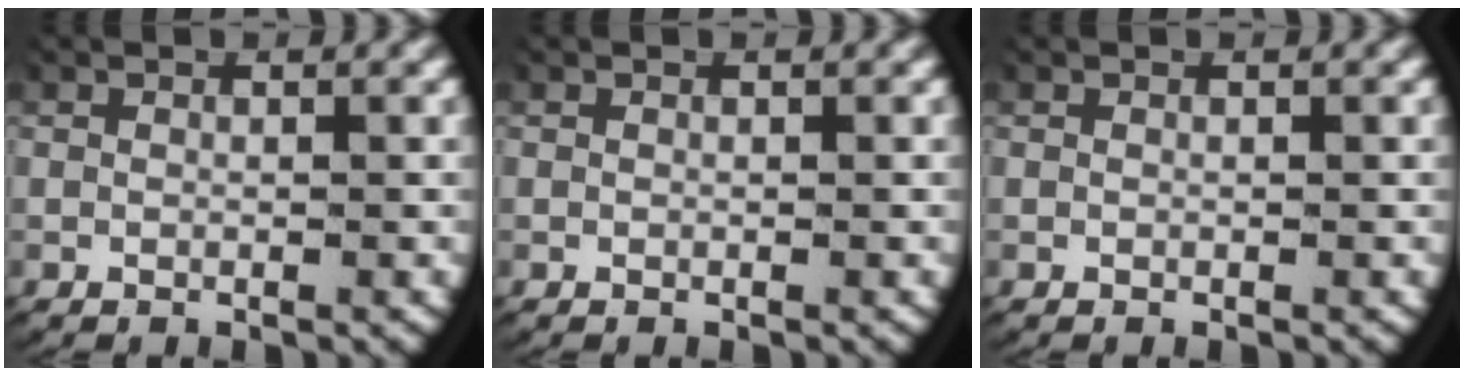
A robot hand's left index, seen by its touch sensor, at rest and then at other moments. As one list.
[{"total": 0.0}, {"total": 0.0}]